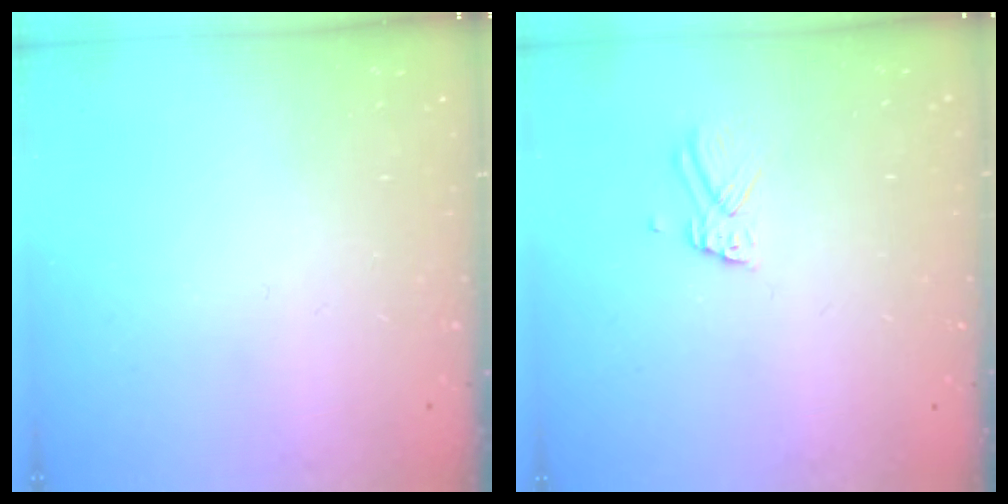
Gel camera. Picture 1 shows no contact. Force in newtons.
{"total": 2.9, "press": 2.9, "slide": 0.1}